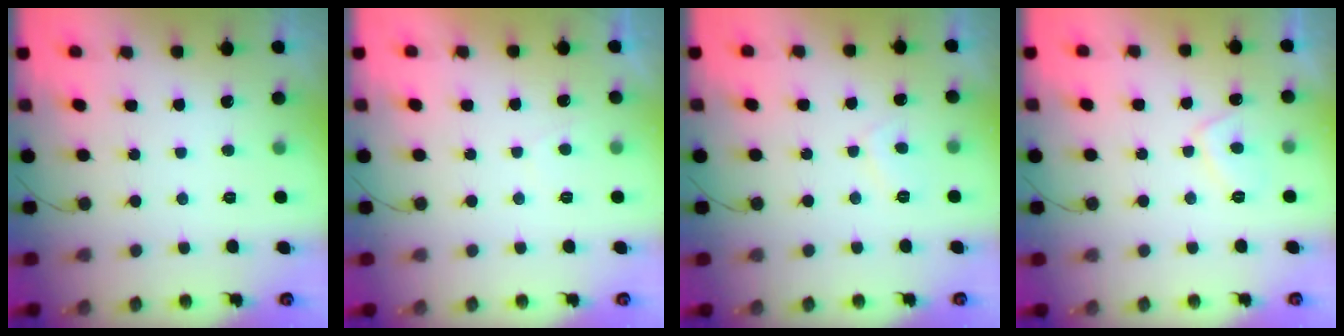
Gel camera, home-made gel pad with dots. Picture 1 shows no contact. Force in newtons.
{"total": 2.0, "press": 1.9, "slide": 0.7}
{"total": 2.5, "press": 2.4, "slide": 0.8}
{"total": 4.4, "press": 4.2, "slide": 1.1}